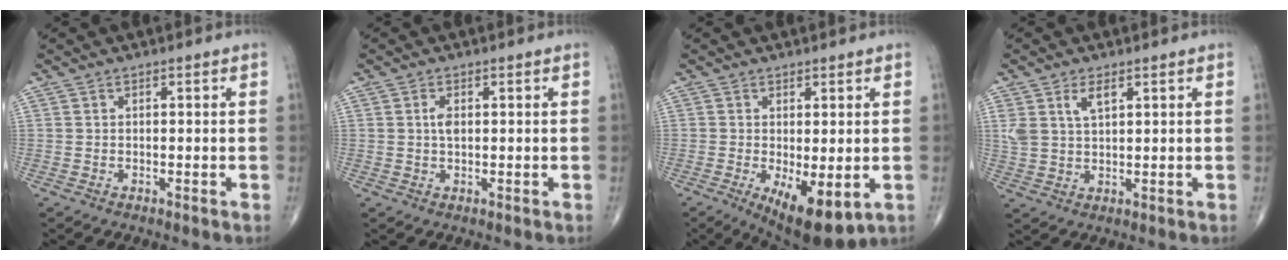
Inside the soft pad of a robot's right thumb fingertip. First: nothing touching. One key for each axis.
{"total": 2.1, "fx": 0.3, "fy": 1.1, "fz": 1.7, "tx": -0.031, "ty": 0.000, "tz": 0.004}
{"total": 10.0, "fx": -3.0, "fy": 3.9, "fz": 8.8, "tx": -0.127, "ty": -0.020, "tz": -0.034}
{"total": 4.8, "fx": 2.3, "fy": 2.3, "fz": 3.6, "tx": -0.071, "ty": -0.004, "tz": 0.050}